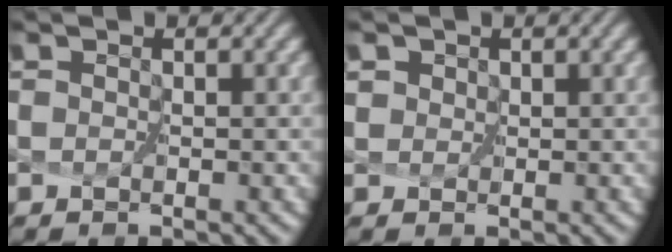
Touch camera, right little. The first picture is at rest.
{"total": 2.8, "force": [1.5, 2.0, 1.3], "torque": [-0.025, 0.023, 0.010]}